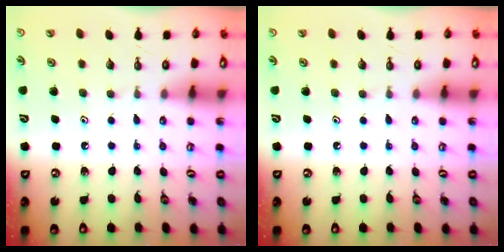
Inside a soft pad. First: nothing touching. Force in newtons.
{"total": 0.0}